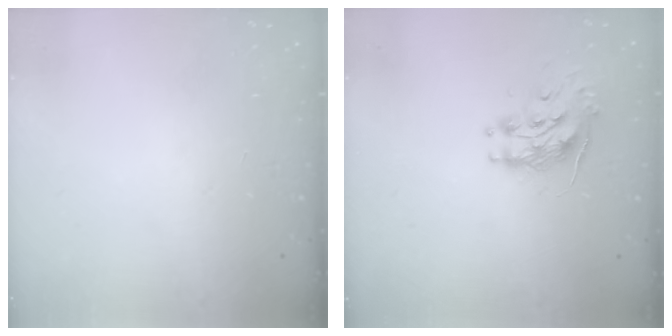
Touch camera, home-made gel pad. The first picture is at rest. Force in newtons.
{"total": 9.3, "press": 9.3, "slide": 0.5}